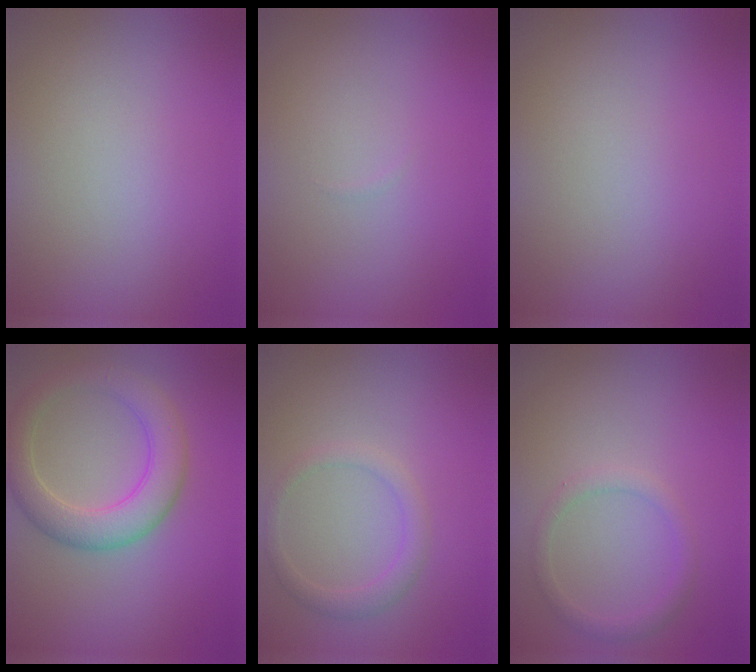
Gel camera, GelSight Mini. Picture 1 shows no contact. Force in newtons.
{"total": 0.0}
{"total": 0.0}
{"total": 5.0, "press": 5.0, "slide": 0.2}
{"total": 1.8, "press": 1.8, "slide": 0.1}
{"total": 1.5, "press": 1.5, "slide": 0.1}